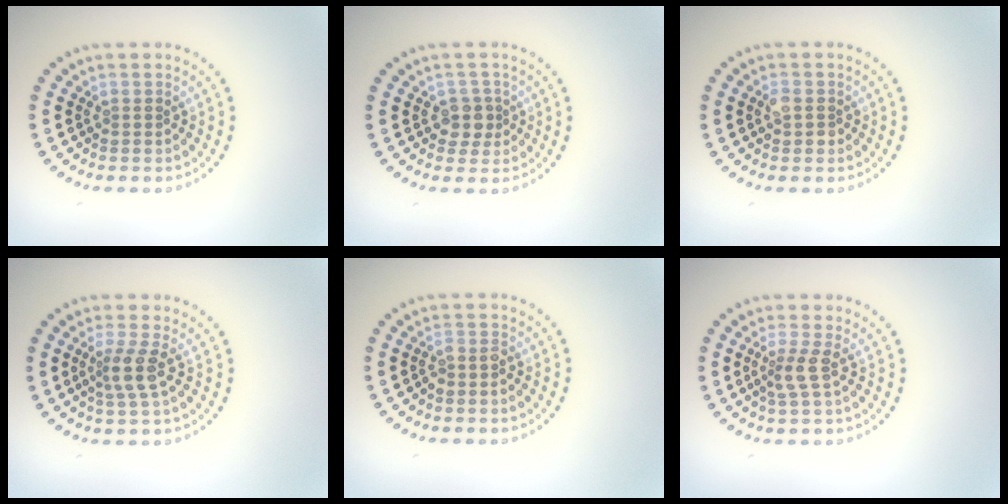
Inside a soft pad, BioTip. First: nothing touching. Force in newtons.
{"total": 2.1, "press": 1.8, "slide": 1.0}
{"total": 1.5, "press": 1.5, "slide": 0.2}
{"total": 2.4, "press": 1.8, "slide": 1.5}
{"total": 1.1, "press": 0.8, "slide": 0.7}
{"total": 2.0, "press": 1.6, "slide": 1.3}